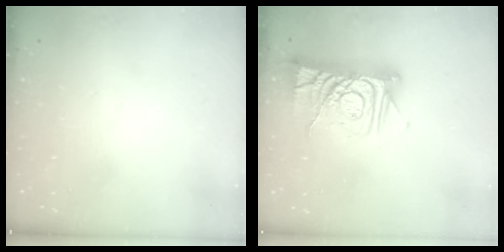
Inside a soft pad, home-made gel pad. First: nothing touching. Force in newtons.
{"total": 13.5, "press": 13.4, "slide": 1.4}